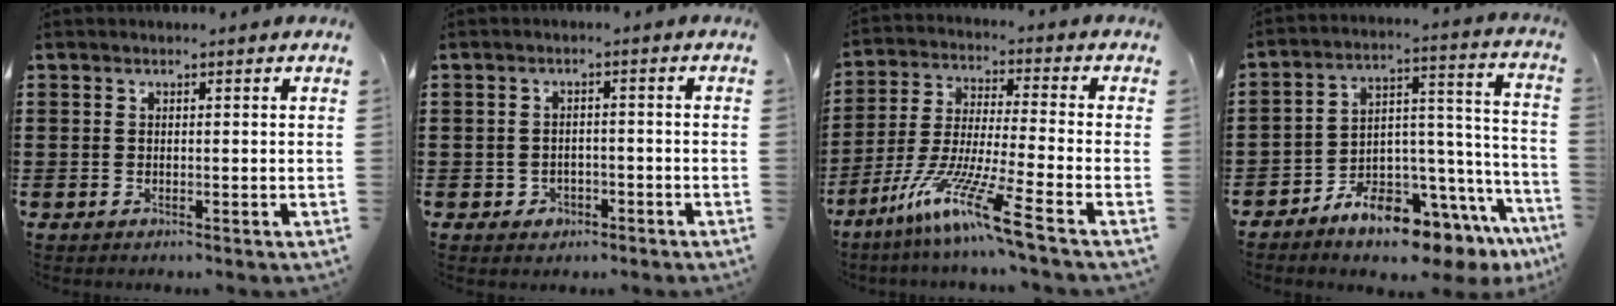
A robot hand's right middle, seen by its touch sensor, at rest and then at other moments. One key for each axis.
{"total": 1.6, "fx": -1.1, "fy": 1.0, "fz": 0.3, "tx": -0.014, "ty": -0.002, "tz": -0.025}
{"total": 11.3, "fx": -7.8, "fy": -0.1, "fz": 8.2, "tx": -0.176, "ty": -0.016, "tz": -0.156}
{"total": 8.8, "fx": -8.0, "fy": 2.2, "fz": 2.8, "tx": -0.045, "ty": 0.011, "tz": -0.149}